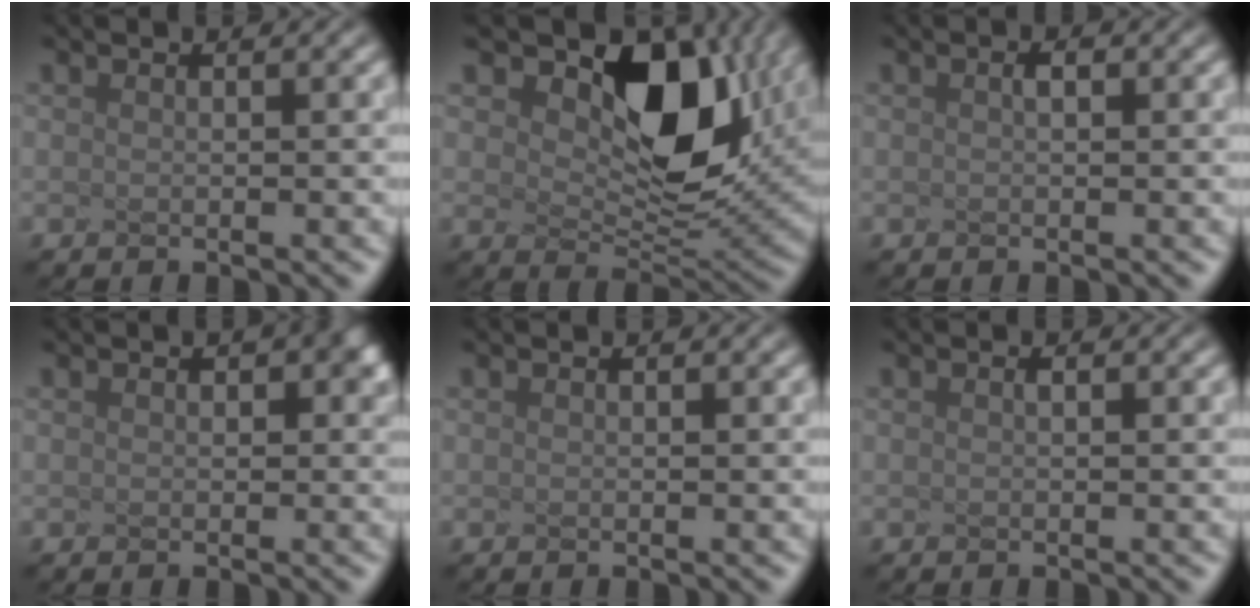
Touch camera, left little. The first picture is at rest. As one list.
[{"total": 5.7, "force": [1.8, 3.3, 4.3], "torque": [-0.093, -0.023, 0.065]}, {"total": 1.3, "force": [-1.0, -0.8, -0.3], "torque": [-0.022, -0.005, 0.018]}, {"total": 1.0, "force": [0.2, 0.2, 1.0], "torque": [-0.031, -0.003, 0.040]}, {"total": 0.0}, {"total": 0.6, "force": [-0.5, -0.3, -0.1], "torque": [-0.009, -0.010, 0.007]}]